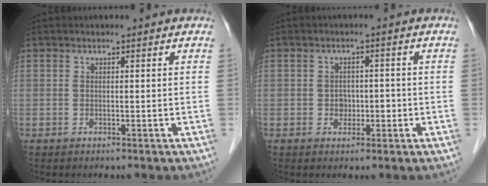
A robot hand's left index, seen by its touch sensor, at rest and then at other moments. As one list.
[{"total": 2.6, "force": [-0.8, 2.1, 1.3], "torque": [-0.016, 0.008, -0.007]}]